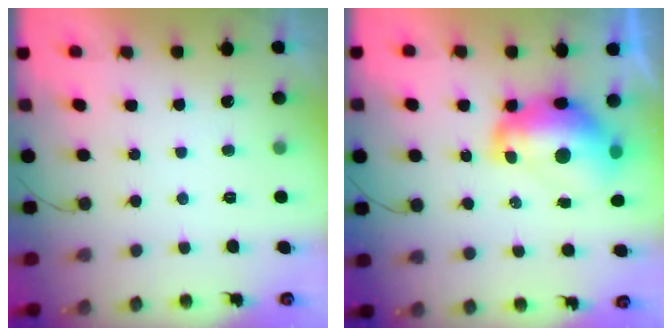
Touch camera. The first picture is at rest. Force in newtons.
{"total": 13.1, "press": 13.0, "slide": 1.3}